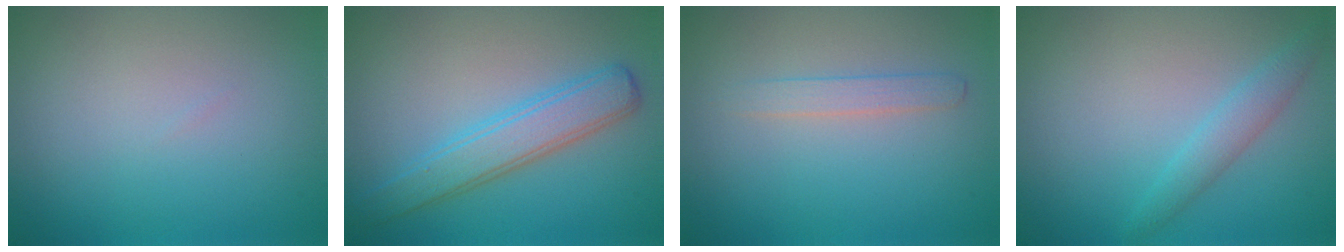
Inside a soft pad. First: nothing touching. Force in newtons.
{"total": 3.9, "press": 3.9, "slide": 0.2}
{"total": 1.4, "press": 1.4, "slide": 0.0}
{"total": 1.9, "press": 1.9, "slide": 0.1}